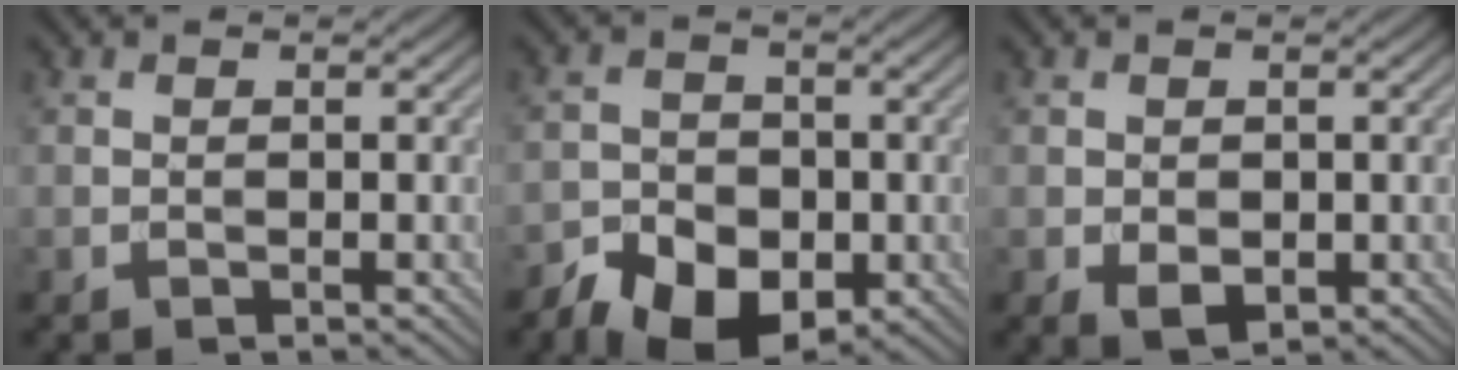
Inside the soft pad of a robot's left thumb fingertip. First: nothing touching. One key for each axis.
{"total": 9.2, "fx": -5.6, "fy": 6.2, "fz": 3.9, "tx": -0.054, "ty": -0.018, "tz": -0.101}
{"total": 2.9, "fx": -0.7, "fy": 2.2, "fz": 1.8, "tx": -0.038, "ty": -0.012, "tz": -0.011}